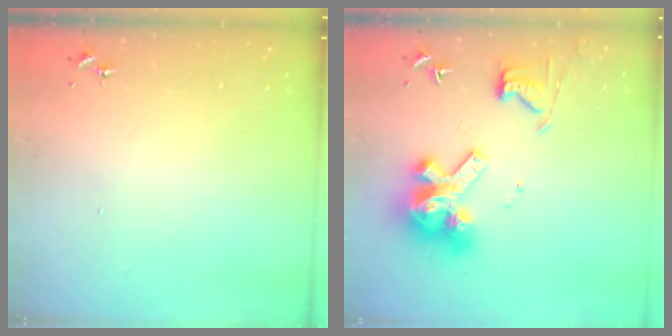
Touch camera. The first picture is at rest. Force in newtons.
{"total": 15.0, "press": 14.9, "slide": 1.8}